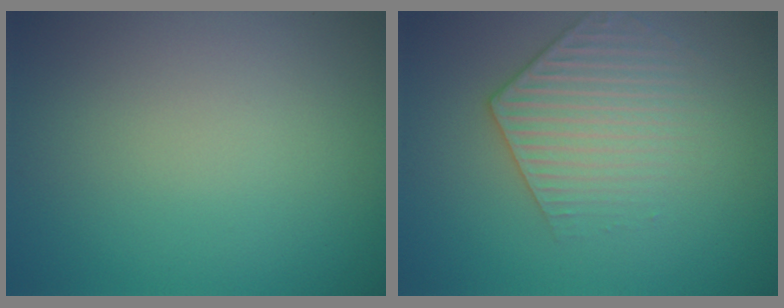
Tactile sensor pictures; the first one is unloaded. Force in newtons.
{"total": 3.2, "press": 2.9, "slide": 1.2}